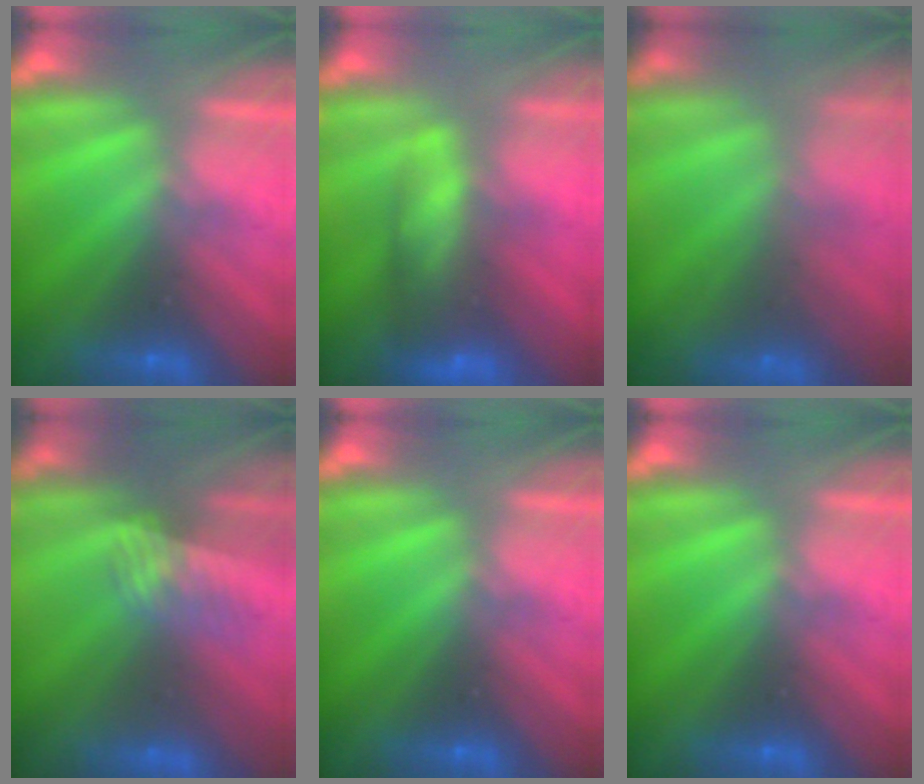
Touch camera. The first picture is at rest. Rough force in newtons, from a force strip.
{"total": 9.7}
{"total": 6.3}
{"total": 3.4}
{"total": 0.0}
{"total": 0.0}